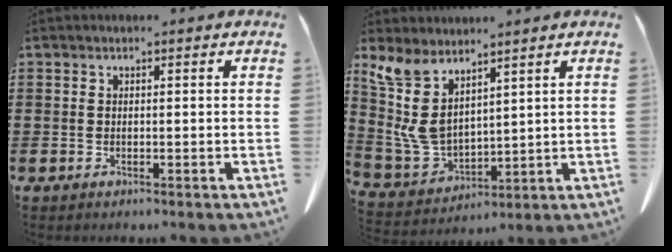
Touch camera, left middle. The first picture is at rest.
{"total": 8.8, "force": [4.7, 5.0, 5.5], "torque": [-0.158, -0.024, 0.086]}